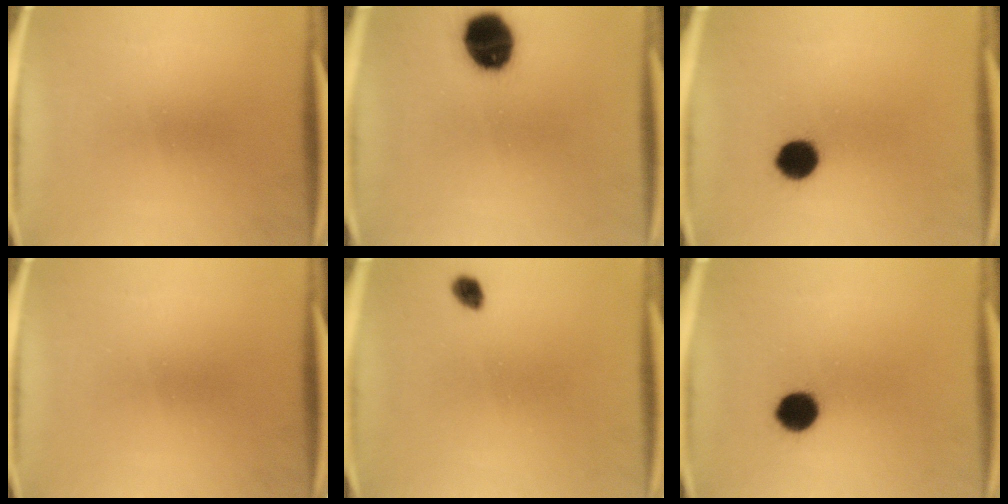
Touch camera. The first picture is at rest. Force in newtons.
{"total": 12.3}
{"total": 6.8}
{"total": 0.0}
{"total": 2.2}
{"total": 6.8}